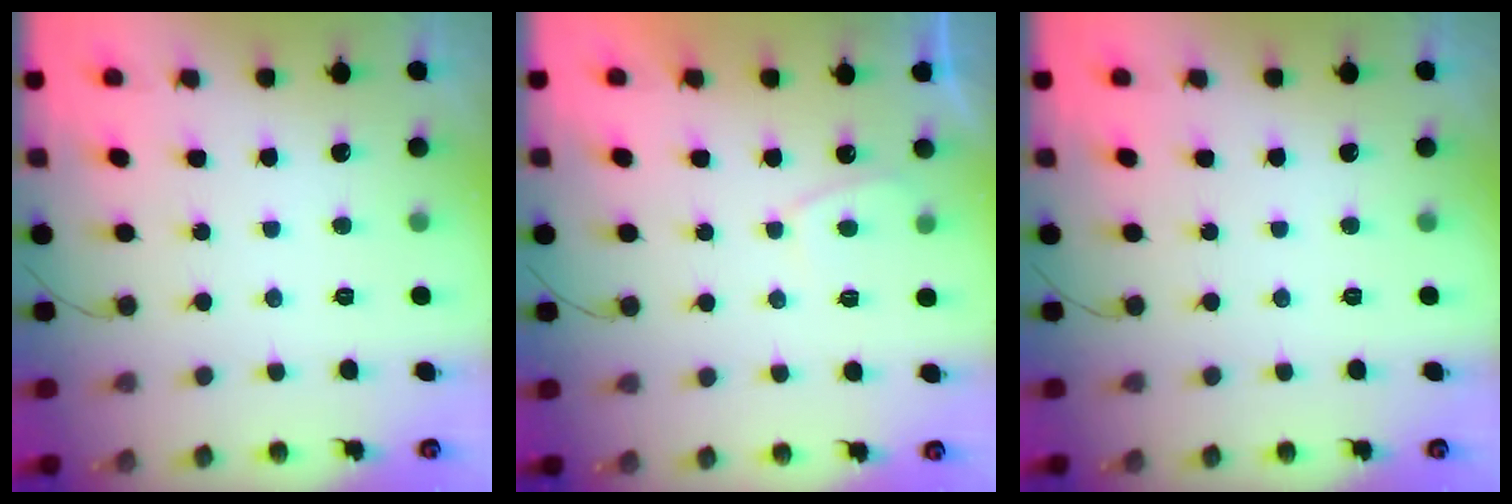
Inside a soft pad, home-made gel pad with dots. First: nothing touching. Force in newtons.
{"total": 1.5, "press": 1.3, "slide": 0.6}
{"total": 0.0}